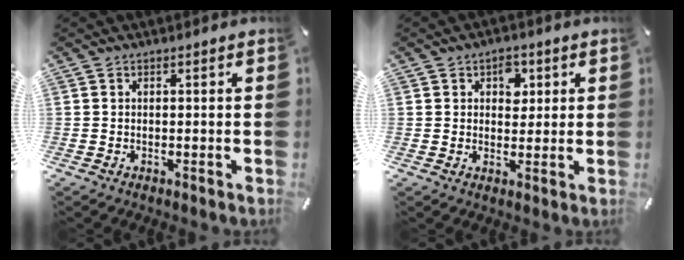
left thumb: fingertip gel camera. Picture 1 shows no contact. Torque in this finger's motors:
{"motor_torque": [0.79, 0.86, 0.46, -0.53, 0.16]}